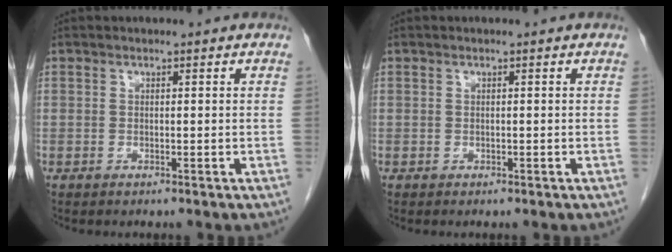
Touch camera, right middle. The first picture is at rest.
{"total": 0.0}